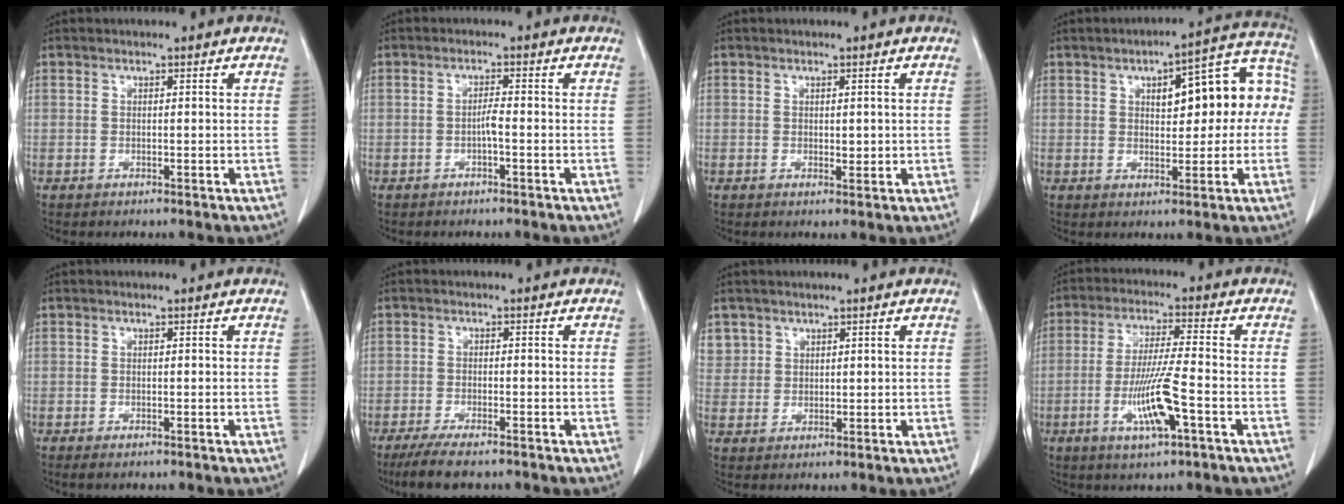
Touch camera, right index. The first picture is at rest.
{"total": 1.6, "force": [-0.6, 0.1, 1.5], "torque": [-0.025, 0.003, -0.012]}
{"total": 1.4, "force": [0.1, 0.8, 1.1], "torque": [-0.015, -0.004, 0.005]}
{"total": 13.3, "force": [2.1, 5.0, 12.2], "torque": [-0.146, 0.049, 0.029]}
{"total": 1.0, "force": [-0.7, 0.2, 0.6], "torque": [-0.008, -0.001, -0.009]}
{"total": 6.8, "force": [-5.5, 1.1, 3.9], "torque": [-0.062, -0.014, -0.089]}
{"total": 3.6, "force": [2.2, 2.9, -0.1], "torque": [0.016, 0.004, 0.041]}
{"total": 7.8, "force": [-2.7, 0.1, 7.4], "torque": [-0.142, -0.010, -0.050]}